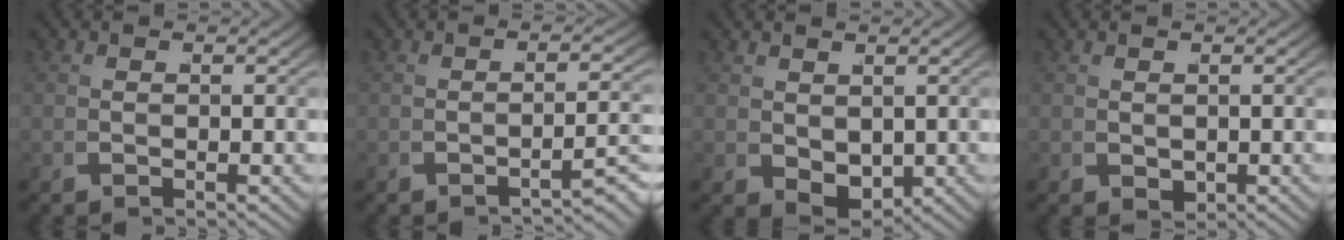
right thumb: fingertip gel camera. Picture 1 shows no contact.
{"total": 3.1, "force": [-2.2, 0.6, 2.1], "torque": [-0.033, 0.002, -0.030]}
{"total": 3.2, "force": [0.4, 2.2, 2.3], "torque": [-0.046, -0.023, 0.028]}
{"total": 1.4, "force": [0.2, 1.1, 0.9], "torque": [-0.018, -0.014, 0.017]}